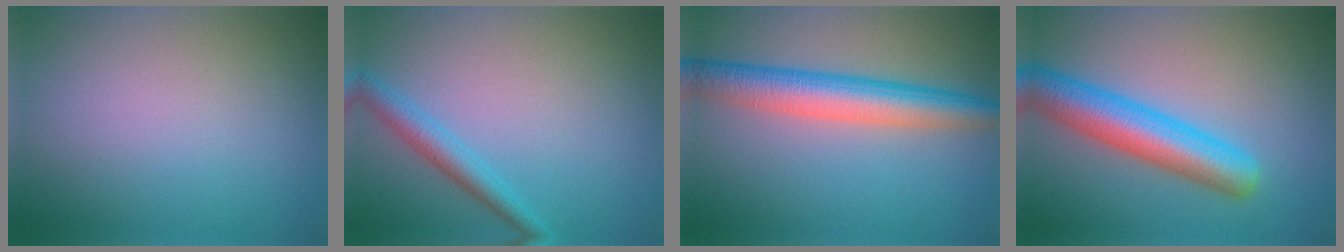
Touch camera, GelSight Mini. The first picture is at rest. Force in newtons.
{"total": 2.6, "press": 2.5, "slide": 0.1}
{"total": 5.8, "press": 5.8, "slide": 0.1}
{"total": 6.3, "press": 6.2, "slide": 0.3}